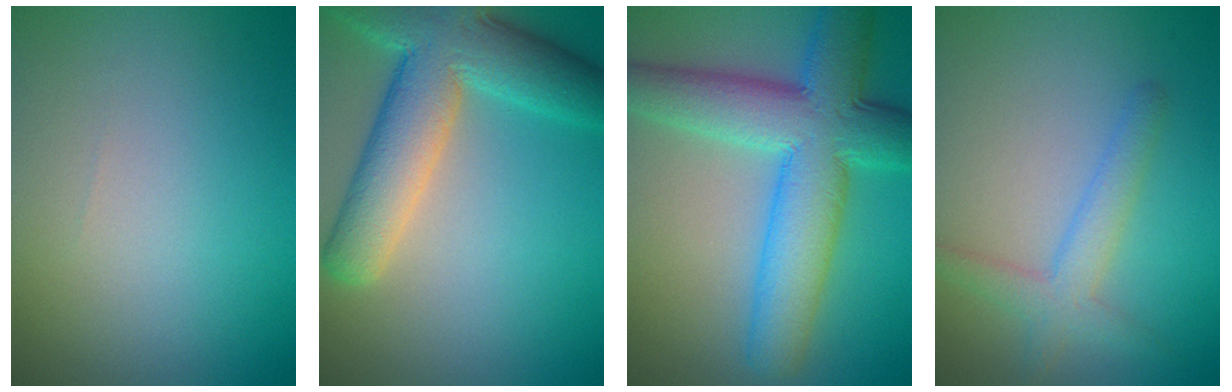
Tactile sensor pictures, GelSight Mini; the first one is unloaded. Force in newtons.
{"total": 9.1, "press": 9.1, "slide": 0.6}
{"total": 9.9, "press": 9.9, "slide": 0.3}
{"total": 2.8, "press": 2.8, "slide": 0.2}